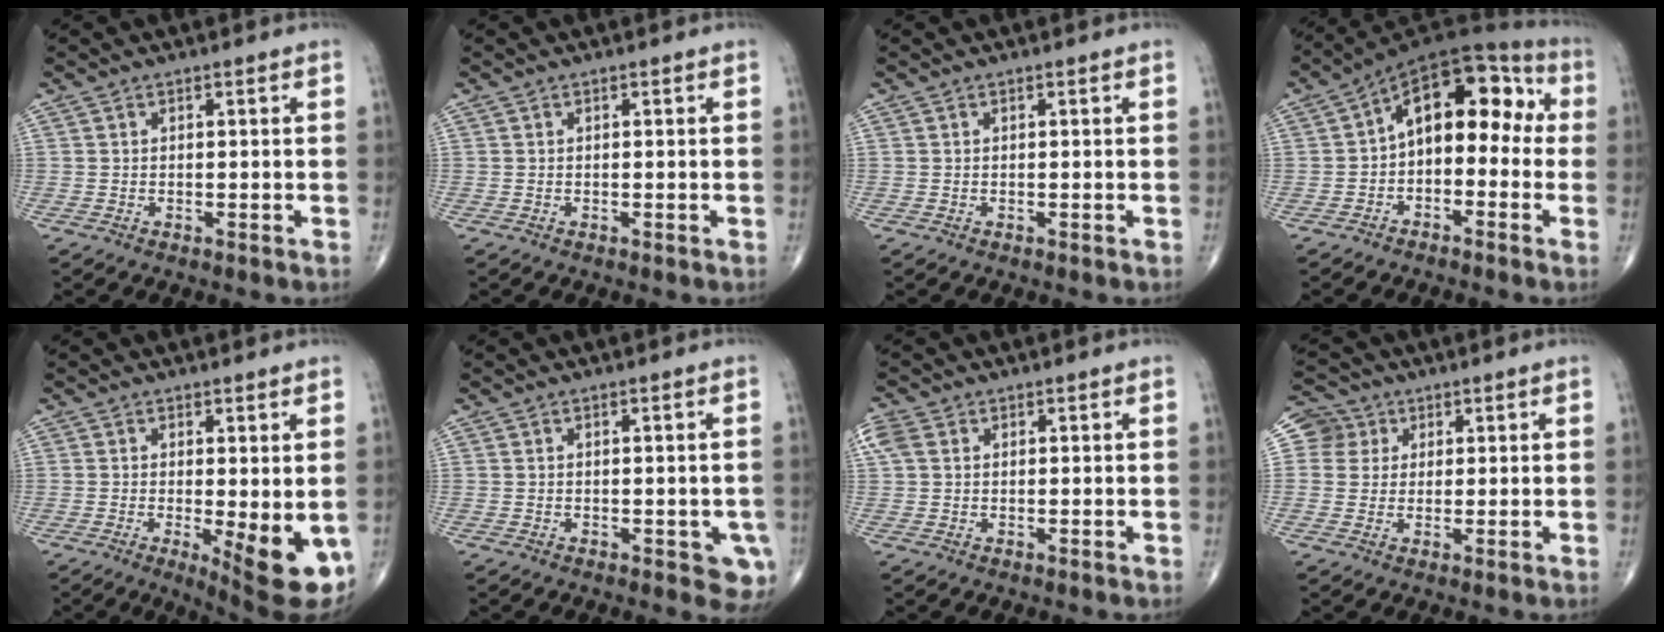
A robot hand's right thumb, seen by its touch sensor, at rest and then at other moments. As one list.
[{"total": 0.0}, {"total": 0.0}, {"total": 14.0, "force": [-0.1, 8.4, 11.2], "torque": [-0.125, 0.055, -0.018]}, {"total": 10.1, "force": [-2.3, 3.1, 9.3], "torque": [-0.114, -0.021, -0.022]}, {"total": 4.4, "force": [-1.3, 2.2, 3.6], "torque": [-0.017, -0.003, -0.013]}, {"total": 3.9, "force": [1.2, 2.9, 2.3], "torque": [-0.069, 0.016, 0.025]}, {"total": 5.2, "force": [1.5, 5.0, 0.1], "torque": [0.028, 0.002, 0.024]}]